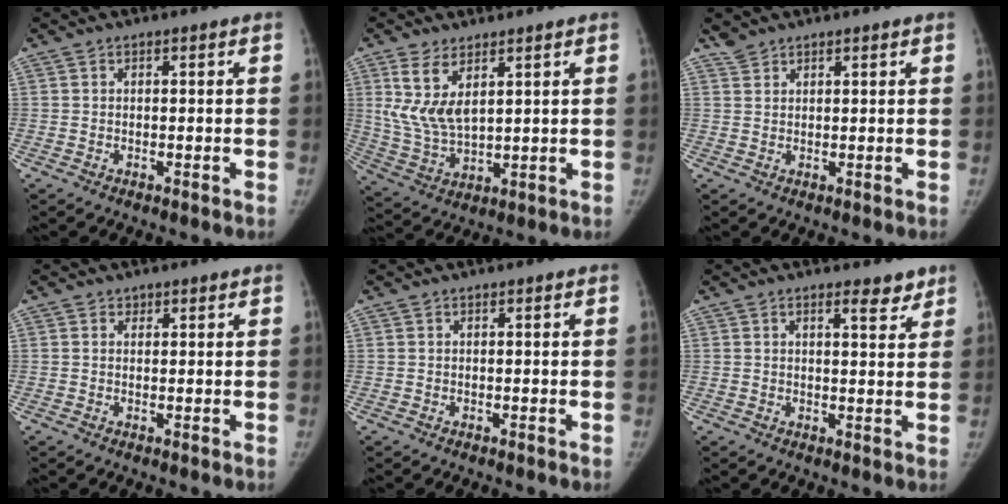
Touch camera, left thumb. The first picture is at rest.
{"total": 9.6, "force": [4.2, 4.6, 7.4], "torque": [-0.144, -0.018, 0.098]}
{"total": 2.1, "force": [1.9, 0.8, 0.1], "torque": [0.006, -0.002, 0.036]}
{"total": 1.0, "force": [0.7, 0.6, 0.1], "torque": [0.010, -0.004, 0.008]}
{"total": 0.0}
{"total": 3.8, "force": [2.7, 1.3, 2.3], "torque": [-0.016, -0.017, 0.036]}